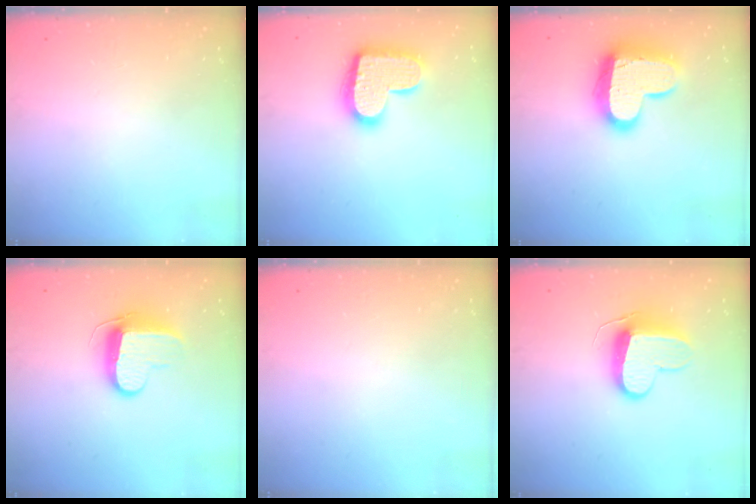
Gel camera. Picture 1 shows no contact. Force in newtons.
{"total": 17.5, "press": 17.5, "slide": 1.0}
{"total": 16.8, "press": 16.7, "slide": 1.4}
{"total": 9.4, "press": 9.4, "slide": 0.7}
{"total": 0.0}
{"total": 10.3, "press": 10.2, "slide": 0.5}